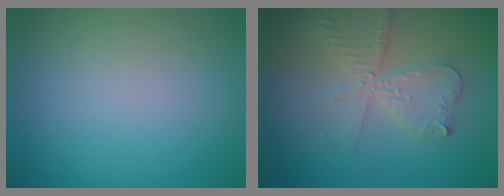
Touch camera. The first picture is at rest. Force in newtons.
{"total": 4.1, "press": 3.6, "slide": 2.1}